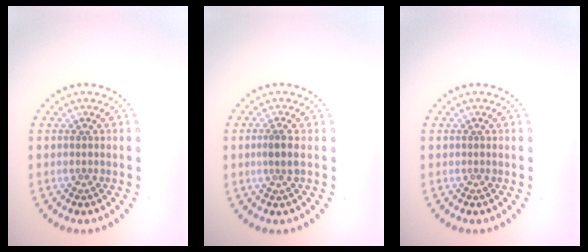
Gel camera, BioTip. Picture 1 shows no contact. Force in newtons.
{"total": 1.6, "press": 1.4, "slide": 0.8}
{"total": 0.0}